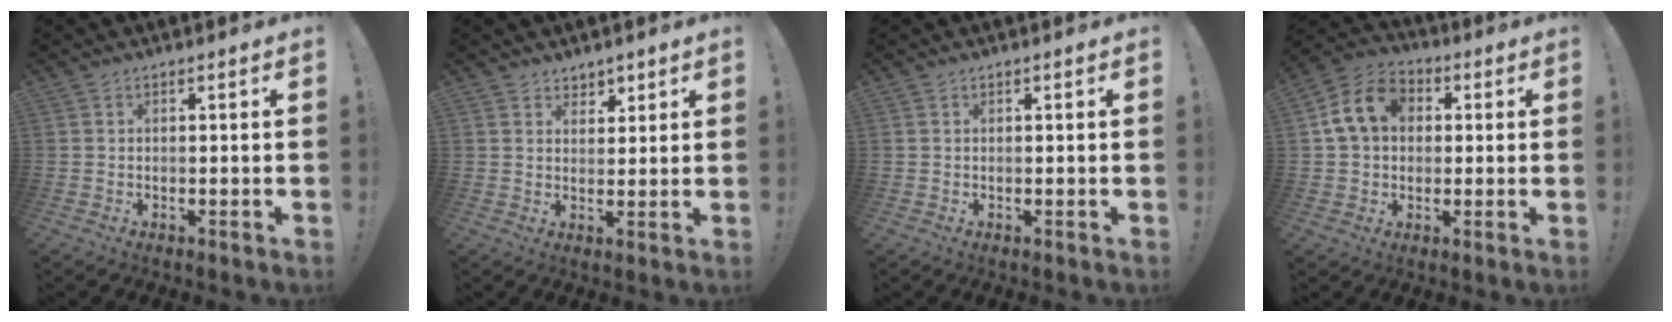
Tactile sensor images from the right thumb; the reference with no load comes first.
{"total": 3.9, "force": [2.9, 2.6, 0.1], "torque": [0.017, -0.022, 0.052]}
{"total": 0.0}
{"total": 12.9, "force": [3.4, 10.1, 7.3], "torque": [-0.120, 0.009, 0.069]}